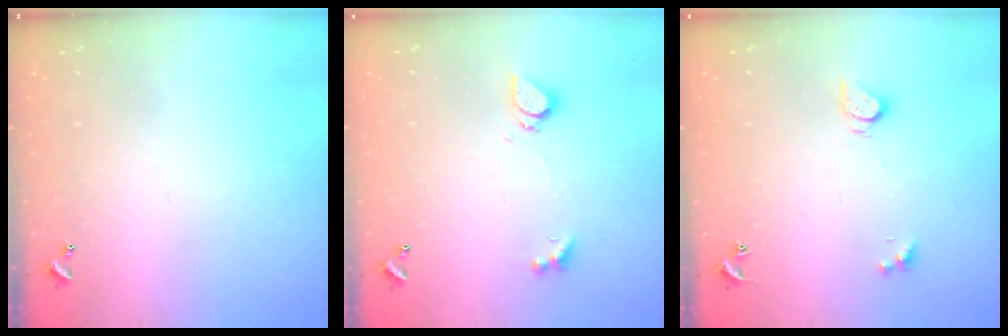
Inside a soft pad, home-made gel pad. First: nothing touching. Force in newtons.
{"total": 1.0, "press": 0.9, "slide": 0.4}
{"total": 2.9, "press": 2.9, "slide": 0.5}